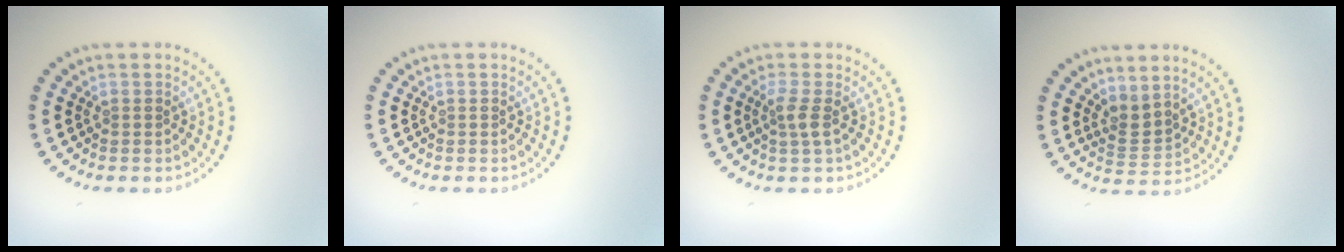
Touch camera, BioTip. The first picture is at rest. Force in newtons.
{"total": 0.0}
{"total": 1.7, "press": 1.4, "slide": 1.0}
{"total": 2.3, "press": 1.5, "slide": 1.7}